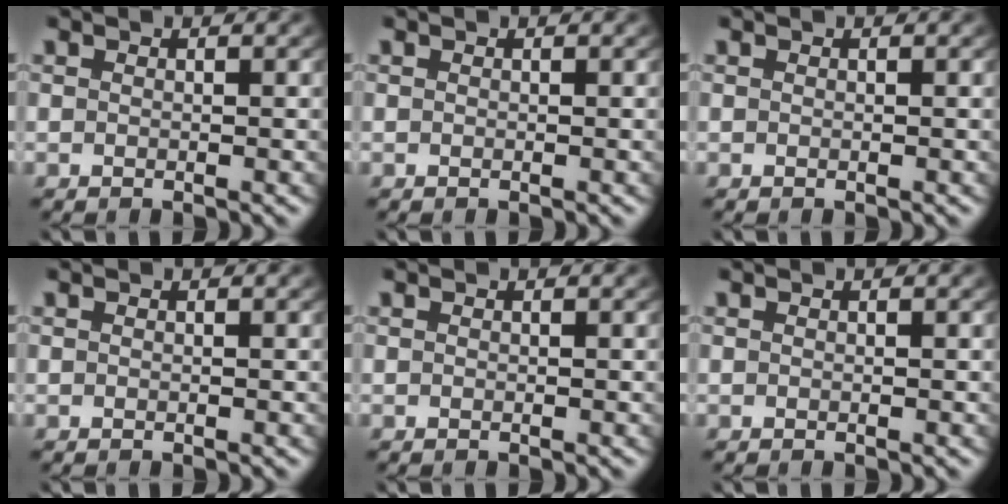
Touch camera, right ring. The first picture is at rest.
{"total": 0.0}
{"total": 0.0}
{"total": 0.0}
{"total": 0.0}
{"total": 0.0}